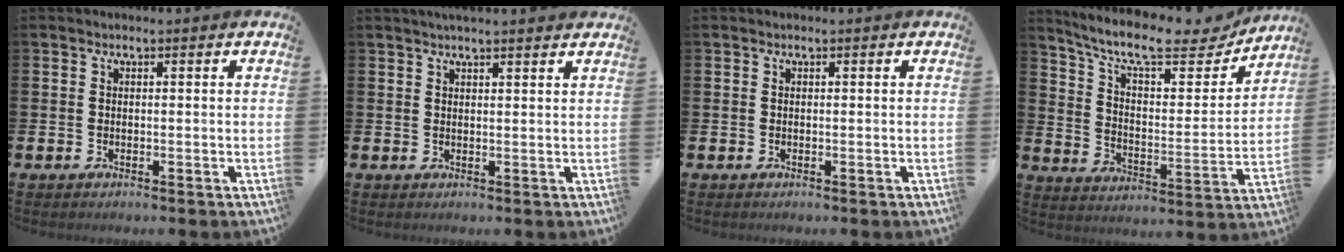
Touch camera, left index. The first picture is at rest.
{"total": 2.1, "force": [2.0, -0.2, 0.5], "torque": [-0.012, -0.005, 0.037]}
{"total": 0.0}
{"total": 11.1, "force": [9.7, 2.8, 4.8], "torque": [-0.116, -0.064, 0.163]}